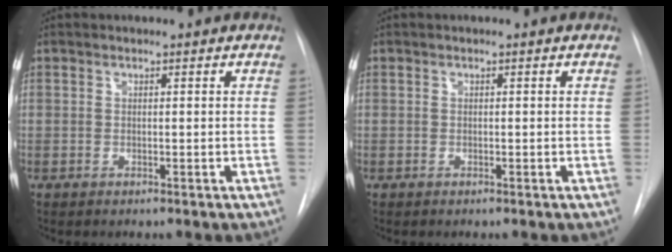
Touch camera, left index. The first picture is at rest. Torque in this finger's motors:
{"motor_torque": [0.00, 0.00, 0.00, 0.00]}